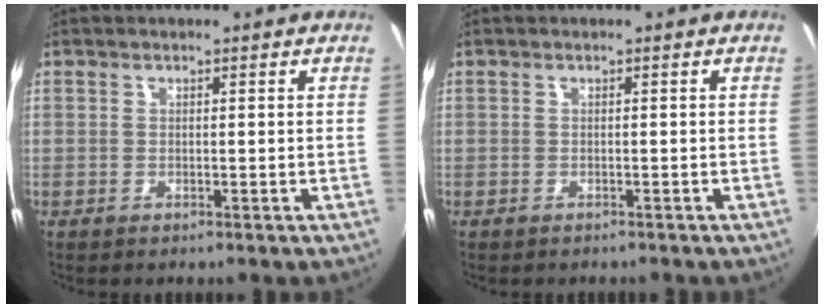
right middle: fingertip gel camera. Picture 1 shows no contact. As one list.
[{"total": 0.8, "force": [-0.8, 0.2, 0.2], "torque": [-0.008, -0.001, -0.009]}]